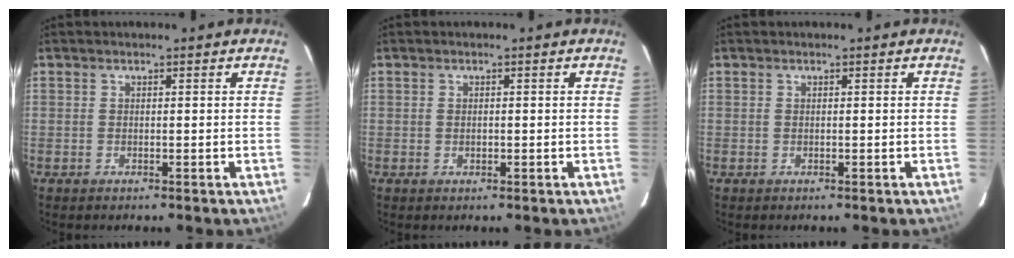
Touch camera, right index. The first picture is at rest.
{"total": 0.7, "force": [-0.1, 0.5, 0.4], "torque": [-0.006, 0.000, -0.001]}
{"total": 0.0}